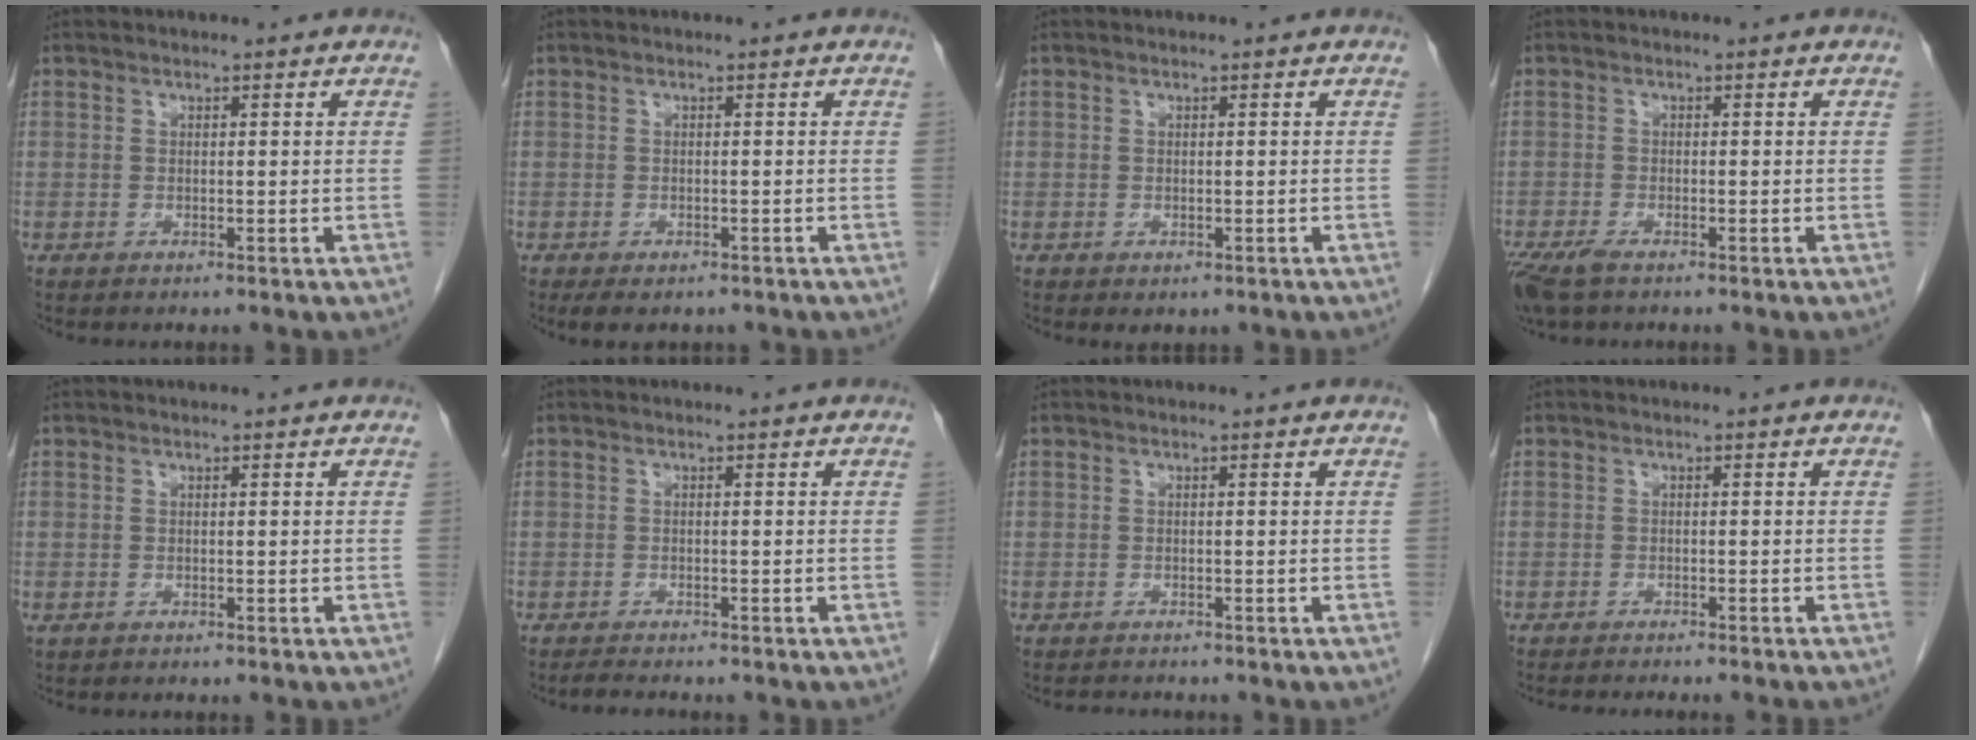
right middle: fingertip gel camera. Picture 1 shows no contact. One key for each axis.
{"total": 3.9, "fx": -3.0, "fy": 1.8, "fz": 1.9, "tx": -0.024, "ty": -0.006, "tz": -0.038}
{"total": 0.9, "fx": -0.4, "fy": 0.6, "fz": 0.5, "tx": -0.010, "ty": -0.002, "tz": 0.002}
{"total": 4.3, "fx": -3.1, "fy": 1.3, "fz": 2.8, "tx": -0.059, "ty": -0.012, "tz": -0.053}
{"total": 0.0}
{"total": 1.9, "fx": -1.7, "fy": 0.1, "fz": 0.8, "tx": -0.022, "ty": -0.009, "tz": -0.026}
{"total": 1.3, "fx": -1.3, "fy": 0.2, "fz": 0.3, "tx": -0.011, "ty": -0.007, "tz": -0.017}
{"total": 7.2, "fx": -6.4, "fy": 0.0, "fz": 3.3, "tx": -0.025, "ty": -0.015, "tz": -0.086}